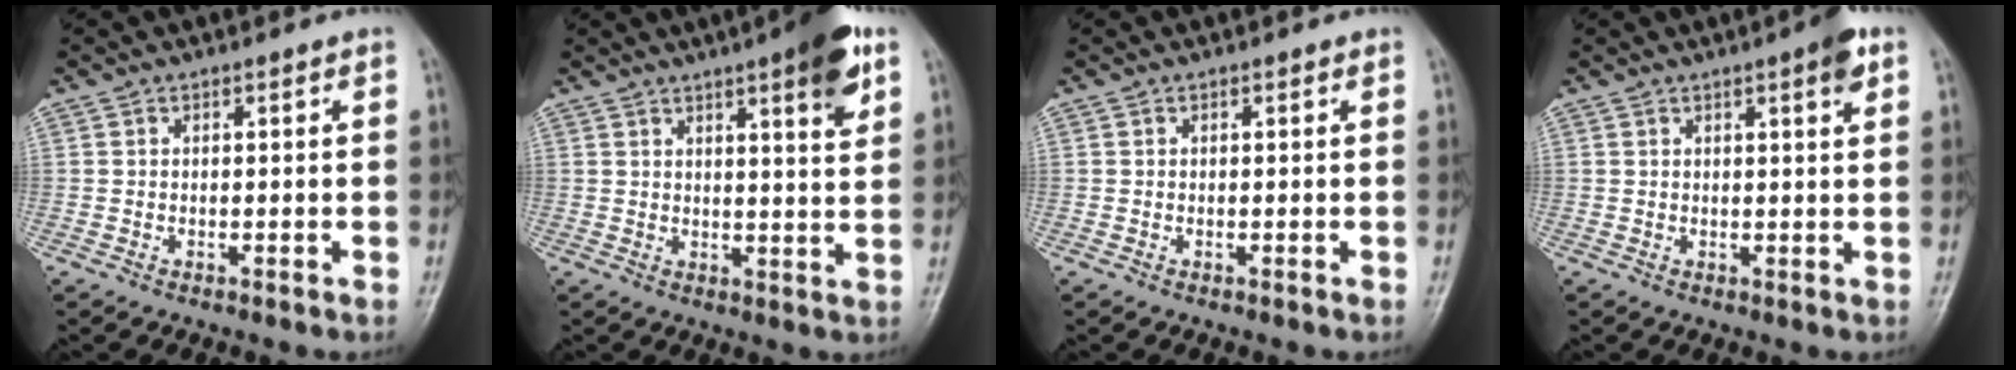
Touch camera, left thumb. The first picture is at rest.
{"total": 9.8, "force": [5.3, 1.9, 8.1], "torque": [-0.099, -0.021, 0.066]}
{"total": 0.0}
{"total": 3.9, "force": [2.0, 0.6, 3.3], "torque": [-0.042, -0.006, 0.024]}